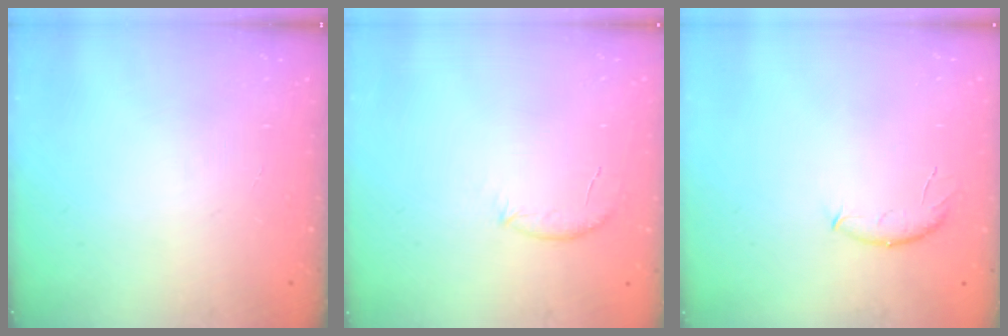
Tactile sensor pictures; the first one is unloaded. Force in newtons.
{"total": 6.9, "press": 6.7, "slide": 1.8}
{"total": 6.1, "press": 6.0, "slide": 1.0}